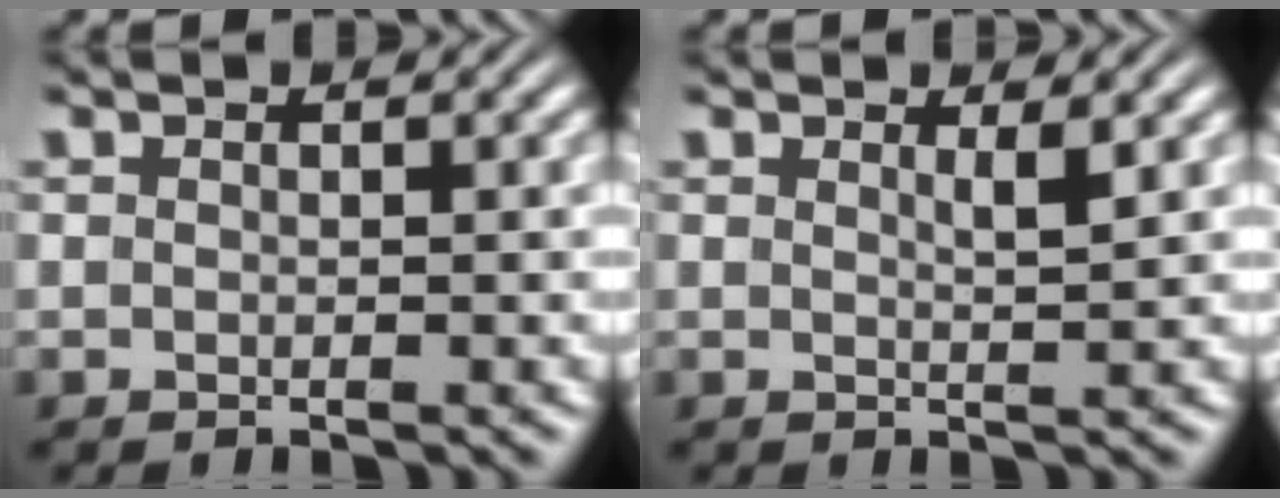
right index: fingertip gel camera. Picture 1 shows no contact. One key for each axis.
{"total": 1.3, "fx": 0.8, "fy": -0.3, "fz": 0.9, "tx": -0.011, "ty": -0.012, "tz": 0.017}